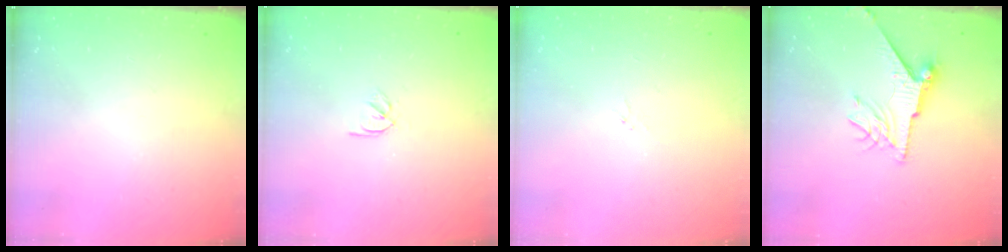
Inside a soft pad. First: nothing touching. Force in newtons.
{"total": 2.5, "press": 2.4, "slide": 0.7}
{"total": 0.9, "press": 0.8, "slide": 0.4}
{"total": 7.6, "press": 7.6, "slide": 1.0}